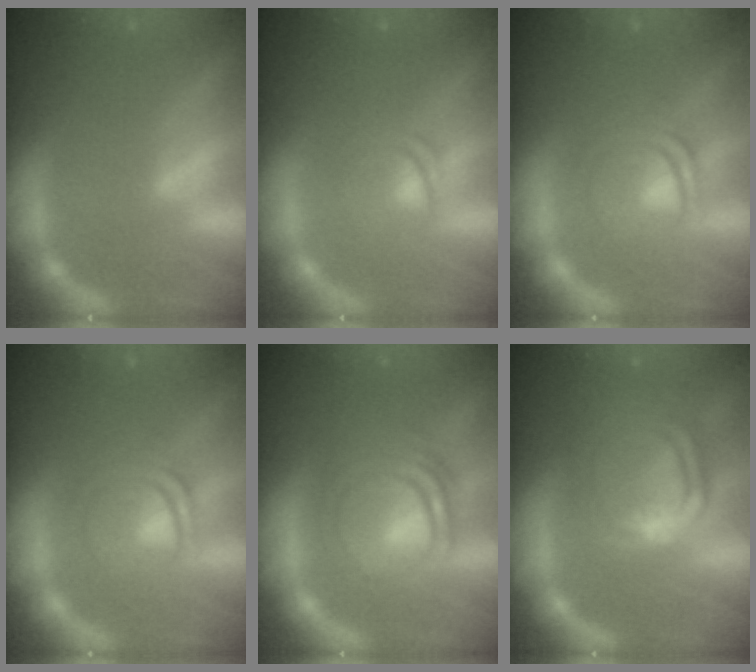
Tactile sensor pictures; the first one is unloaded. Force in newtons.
{"total": 3.0}
{"total": 5.0}
{"total": 5.0}
{"total": 8.6}
{"total": 9.1}